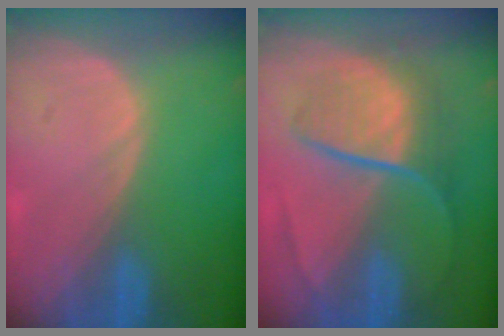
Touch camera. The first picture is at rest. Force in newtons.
{"total": 8.9, "press": 7.6, "slide": 4.5}